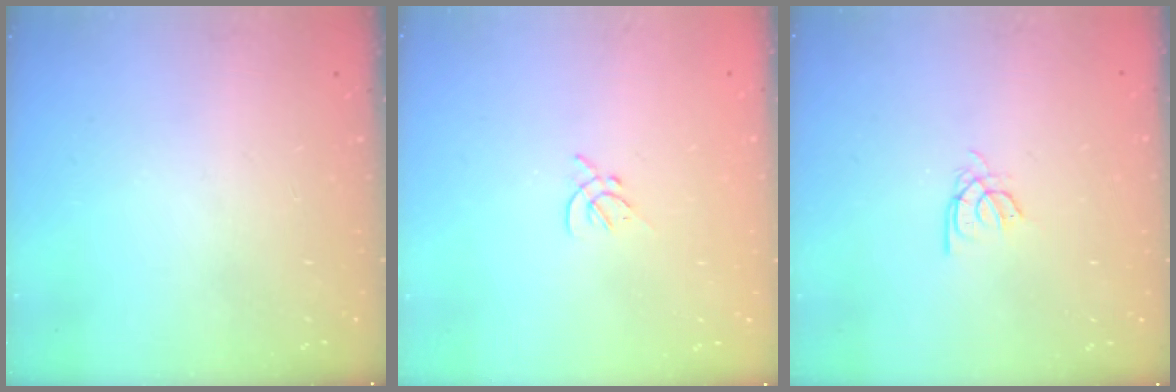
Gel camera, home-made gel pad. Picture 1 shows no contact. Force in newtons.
{"total": 2.0, "press": 1.9, "slide": 0.5}
{"total": 2.4, "press": 2.4, "slide": 0.4}